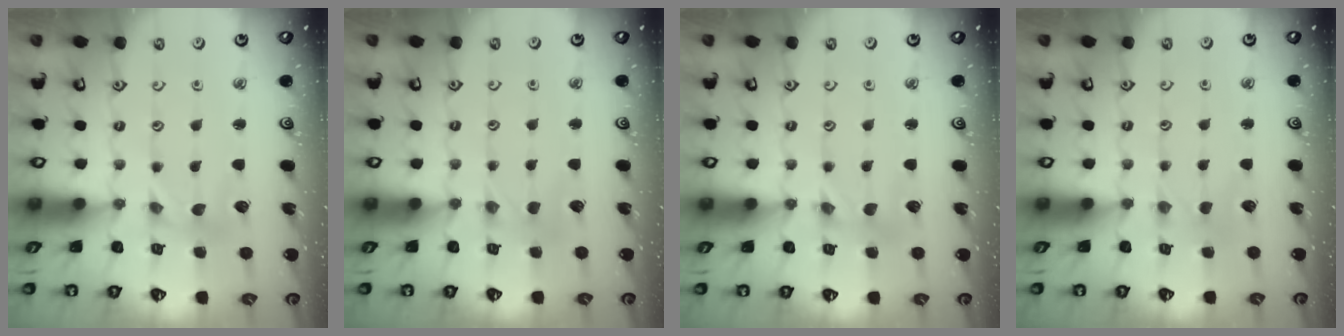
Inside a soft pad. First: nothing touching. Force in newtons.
{"total": 1.4, "press": 1.3, "slide": 0.2}
{"total": 1.2, "press": 1.2, "slide": 0.3}
{"total": 0.0}